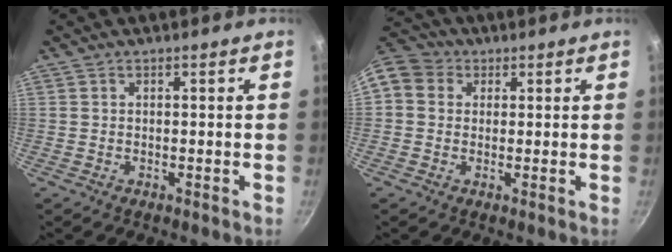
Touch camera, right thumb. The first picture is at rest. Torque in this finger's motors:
{"motor_torque": [2.12, 2.88, 1.57, -0.13, 0.28]}